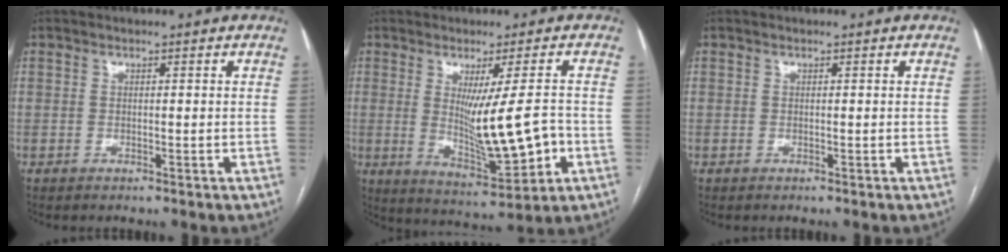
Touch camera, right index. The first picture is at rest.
{"total": 11.7, "force": [-1.2, 1.3, 11.6], "torque": [-0.183, -0.030, -0.006]}
{"total": 0.0}